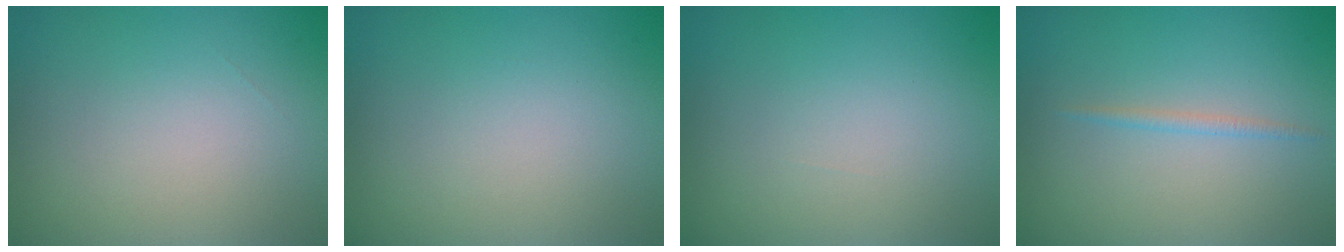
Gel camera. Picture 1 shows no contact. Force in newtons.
{"total": 0.0}
{"total": 0.0}
{"total": 0.9, "press": 0.9, "slide": 0.1}